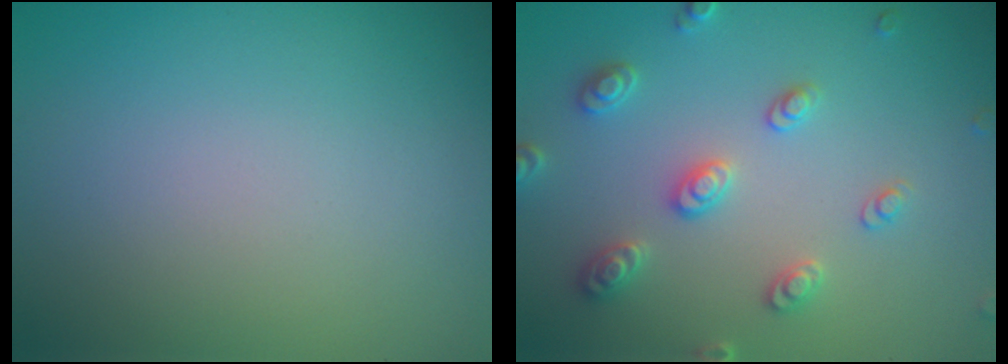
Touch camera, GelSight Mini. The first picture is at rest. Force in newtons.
{"total": 3.2, "press": 3.0, "slide": 0.9}